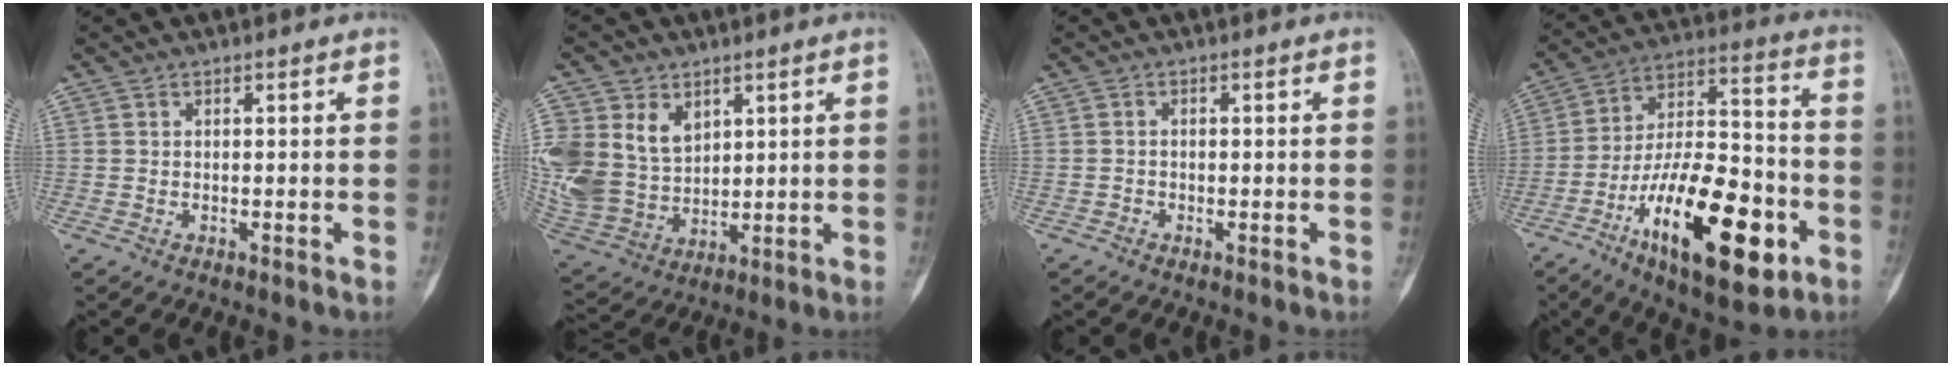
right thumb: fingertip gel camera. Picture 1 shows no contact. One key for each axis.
{"total": 18.0, "fx": 5.5, "fy": 13.8, "fz": 10.2, "tx": -0.226, "ty": -0.003, "tz": 0.133}
{"total": 0.6, "fx": -0.4, "fy": 0.4, "fz": 0.1, "tx": 0.001, "ty": 0.002, "tz": -0.014}
{"total": 24.7, "fx": -10.3, "fy": 9.9, "fz": 20.2, "tx": -0.339, "ty": 0.053, "tz": -0.165}